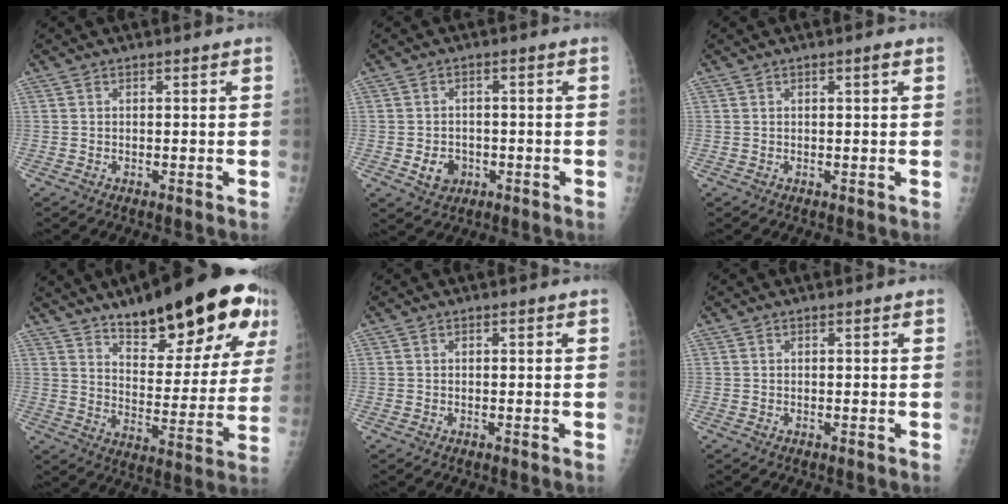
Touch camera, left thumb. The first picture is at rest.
{"total": 4.5, "force": [-1.4, 3.7, 2.2], "torque": [-0.020, 0.006, -0.017]}
{"total": 1.0, "force": [0.4, 0.1, 0.9], "torque": [-0.017, 0.001, 0.006]}
{"total": 25.0, "force": [15.1, 8.1, 18.1], "torque": [-0.218, -0.052, 0.223]}
{"total": 0.0}
{"total": 0.0}